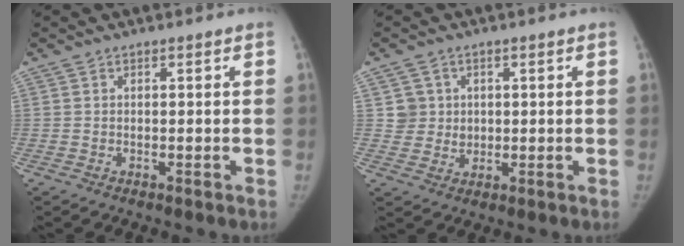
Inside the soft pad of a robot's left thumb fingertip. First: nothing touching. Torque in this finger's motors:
{"motor_torque": [0.01, 0.01, 0.01, -0.02, 0.00]}